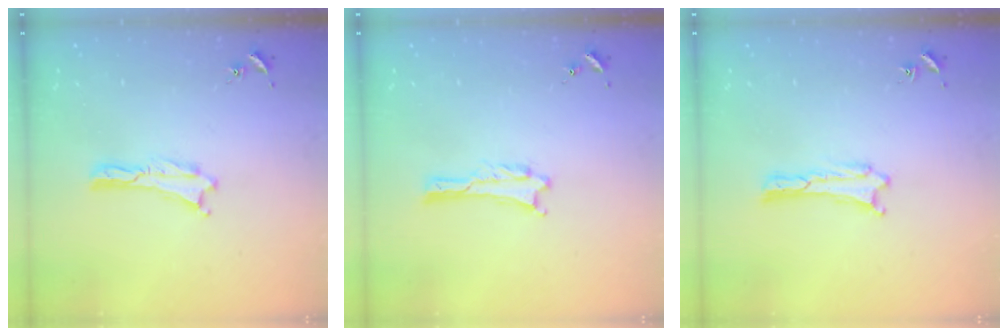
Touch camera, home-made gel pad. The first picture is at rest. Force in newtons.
{"total": 0.6, "press": 0.6, "slide": 0.1}
{"total": 0.0}